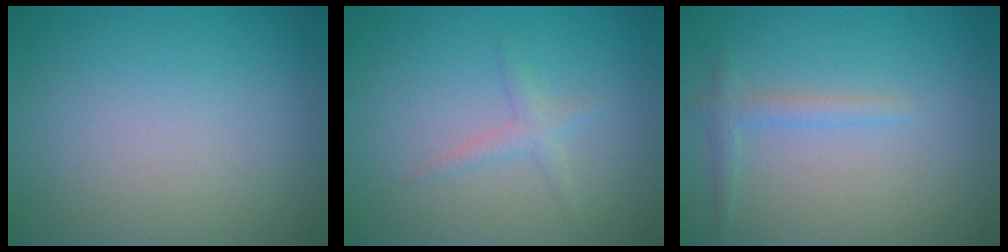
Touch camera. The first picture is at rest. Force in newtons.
{"total": 1.3, "press": 1.3, "slide": 0.0}
{"total": 1.5, "press": 1.5, "slide": 0.2}